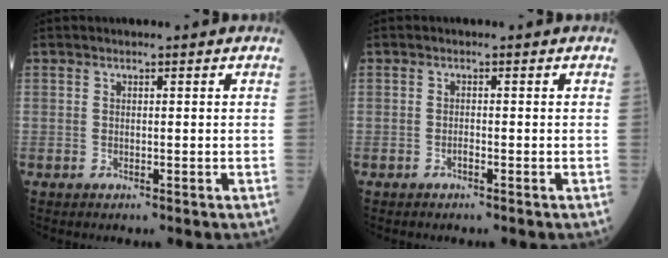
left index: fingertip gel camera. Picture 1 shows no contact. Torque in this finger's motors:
{"motor_torque": [-0.13, 0.02, -0.01, 0.00]}